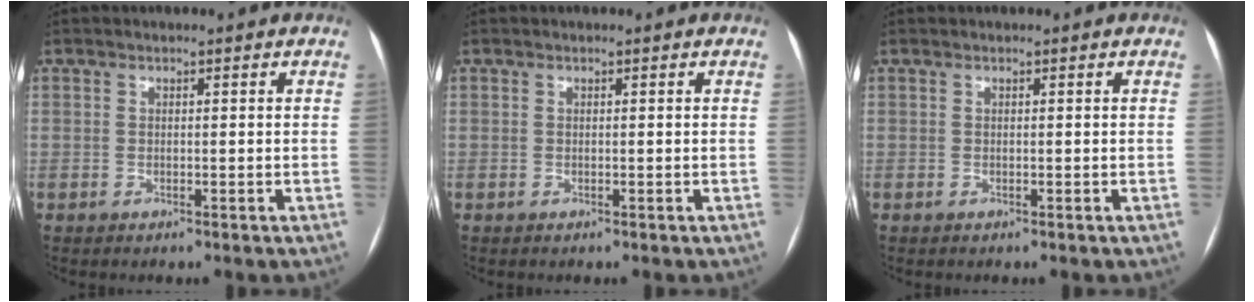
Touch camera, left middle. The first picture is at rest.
{"total": 0.0}
{"total": 0.0}